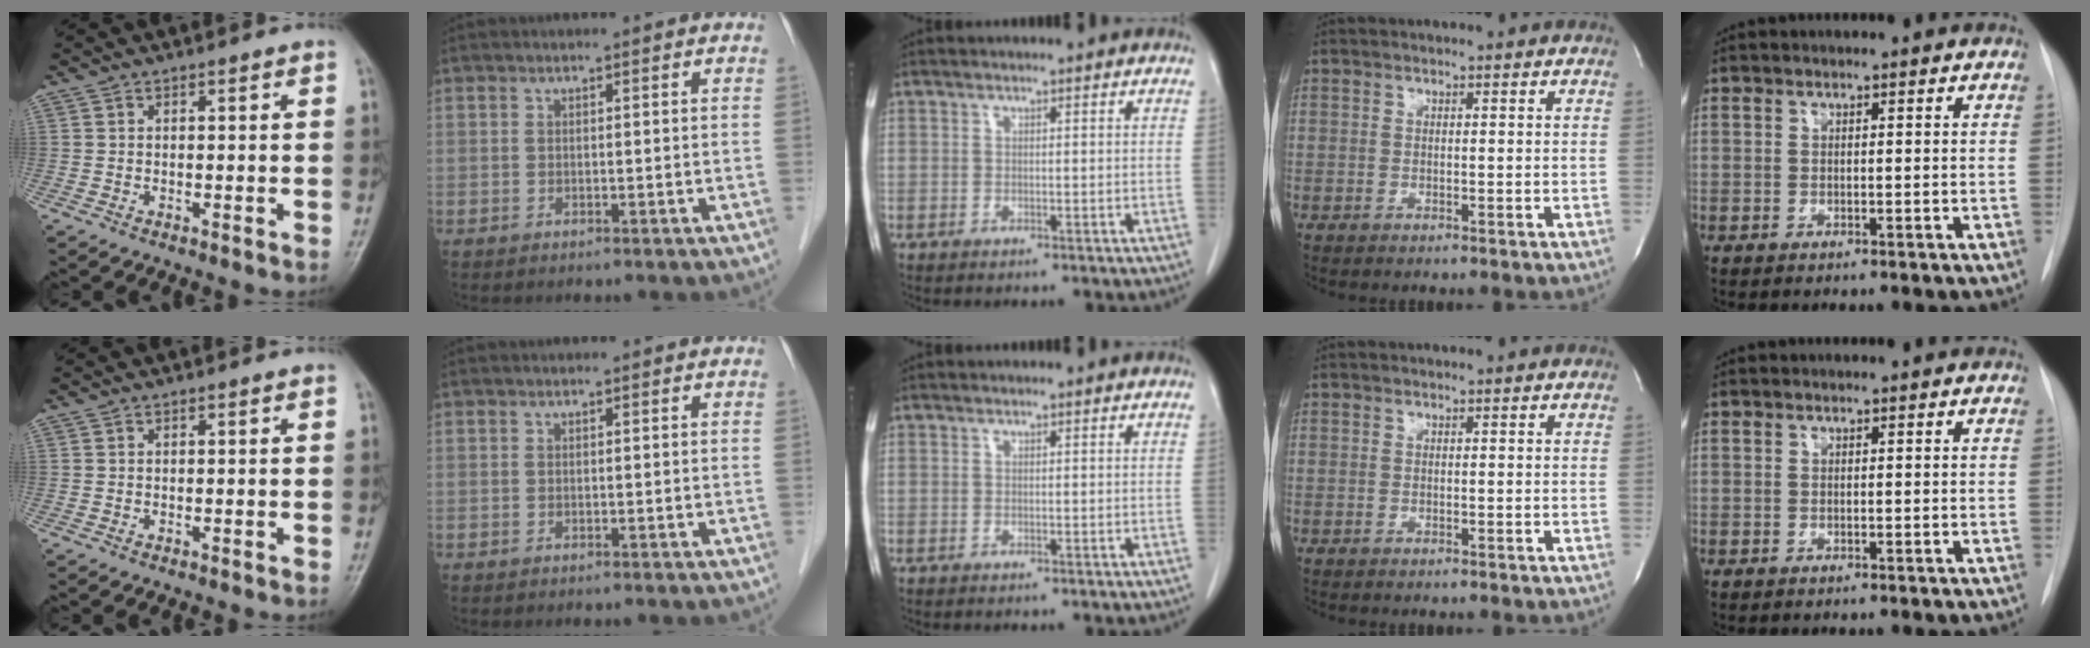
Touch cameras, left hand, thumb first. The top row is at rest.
{}